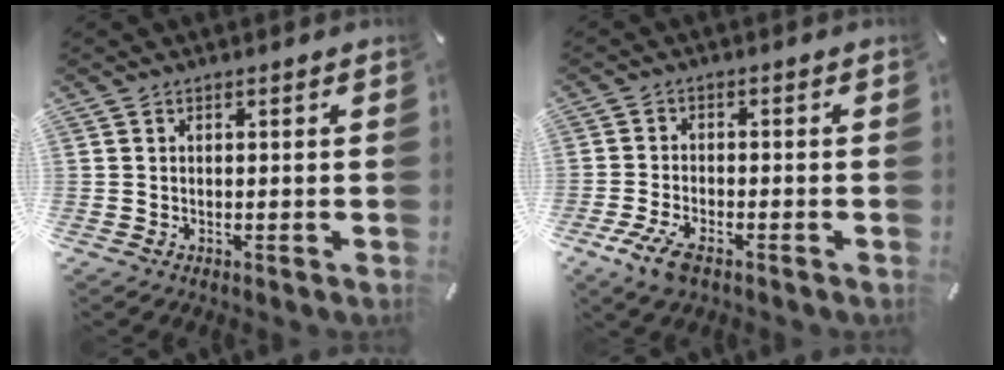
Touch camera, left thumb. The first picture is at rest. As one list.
[{"total": 5.9, "force": [-3.6, 2.4, 4.0], "torque": [-0.100, 0.002, -0.069]}]